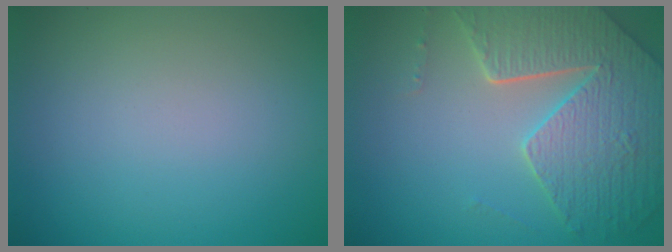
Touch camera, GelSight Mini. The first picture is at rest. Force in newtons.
{"total": 6.7, "press": 5.4, "slide": 4.1}